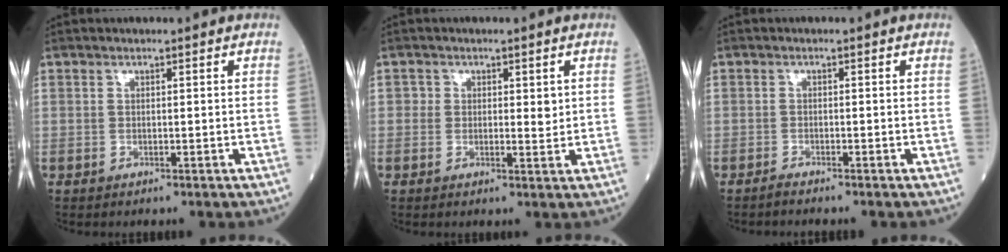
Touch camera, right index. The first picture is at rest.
{"total": 2.3, "force": [0.5, 1.5, 1.6], "torque": [-0.012, -0.002, 0.001]}
{"total": 1.2, "force": [-1.1, -0.3, 0.4], "torque": [-0.012, -0.002, -0.020]}